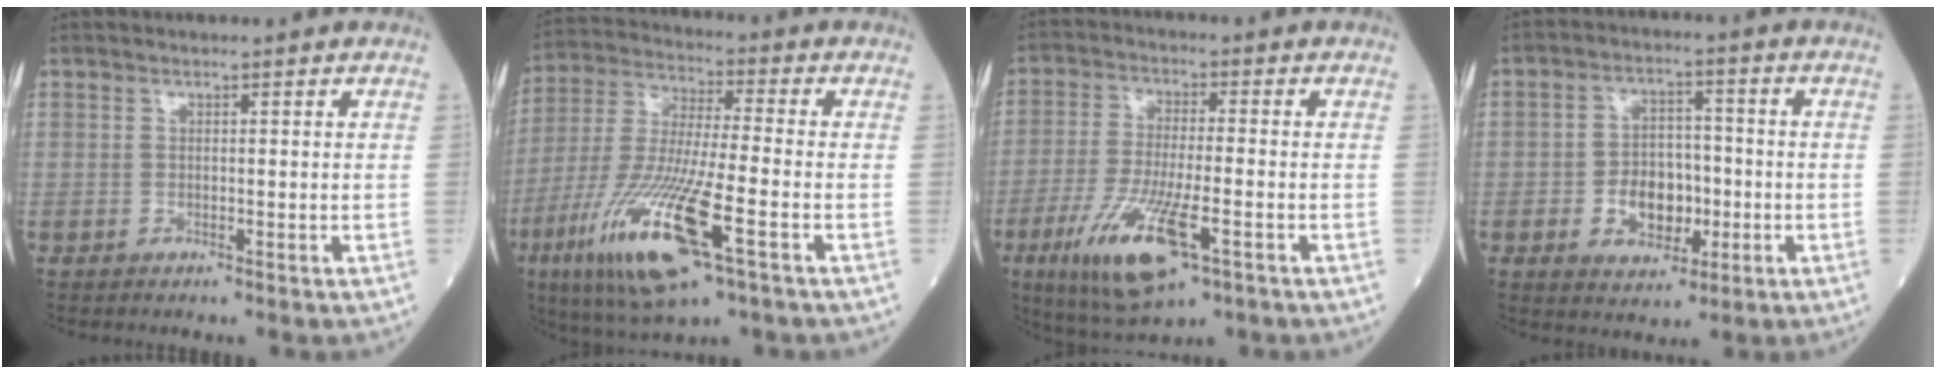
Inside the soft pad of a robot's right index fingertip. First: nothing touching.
{"total": 17.9, "force": [-7.6, 2.4, 16.0], "torque": [-0.348, -0.037, -0.137]}
{"total": 12.7, "force": [-5.6, 2.8, 11.1], "torque": [-0.223, -0.027, -0.093]}
{"total": 7.5, "force": [-1.7, 5.0, 5.3], "torque": [-0.089, 0.011, -0.023]}